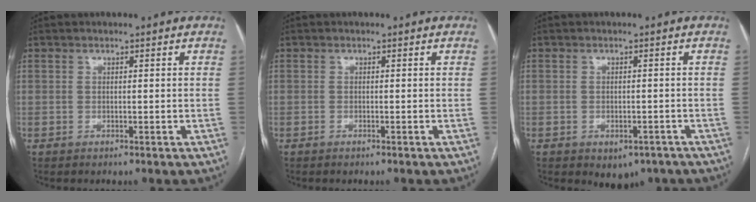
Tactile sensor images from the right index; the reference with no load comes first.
{"total": 0.0}
{"total": 4.8, "force": [-3.4, 2.9, 1.9], "torque": [-0.011, 0.003, -0.037]}